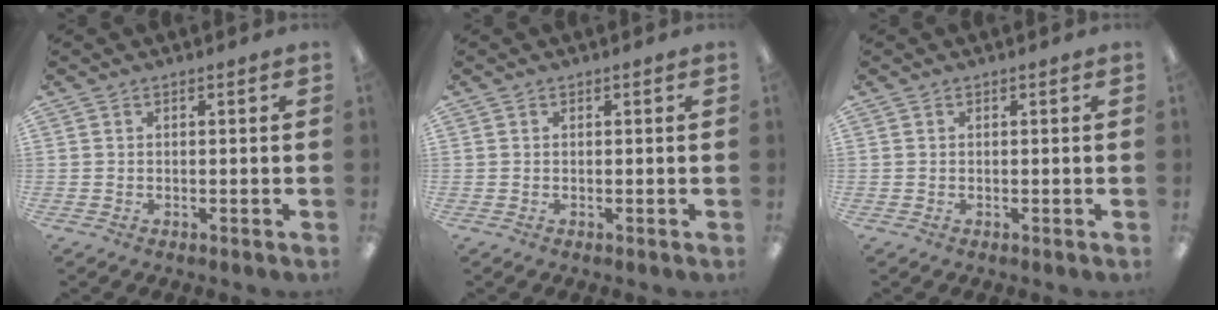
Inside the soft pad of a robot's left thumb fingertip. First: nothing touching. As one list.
[{"total": 0.0}, {"total": 0.0}]